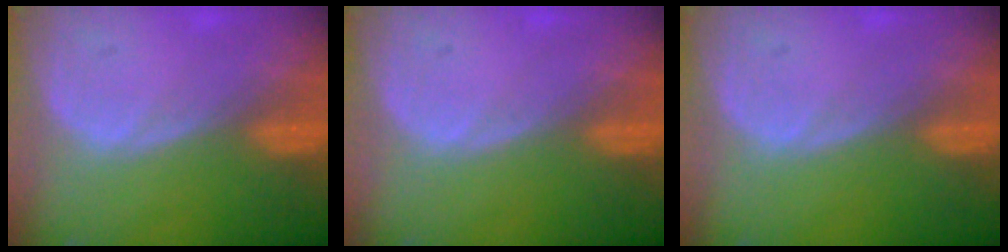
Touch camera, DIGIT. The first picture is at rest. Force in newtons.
{"total": 0.0}
{"total": 0.0}